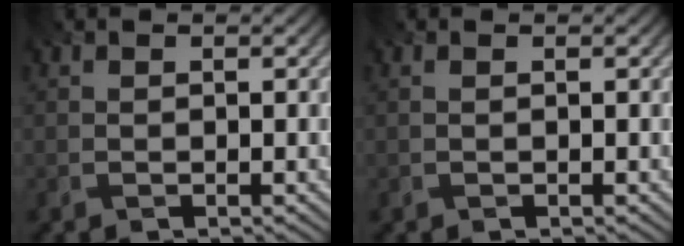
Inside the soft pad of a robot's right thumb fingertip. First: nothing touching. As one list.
[{"total": 0.0}]